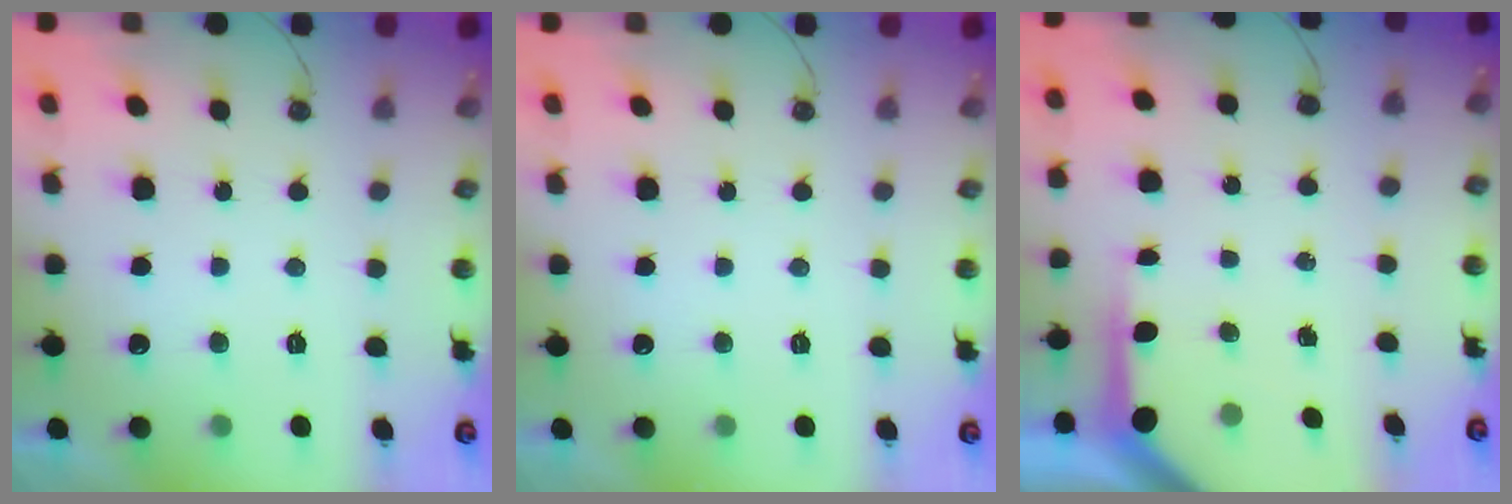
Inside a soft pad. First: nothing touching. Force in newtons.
{"total": 0.0}
{"total": 5.3, "press": 5.3, "slide": 0.4}